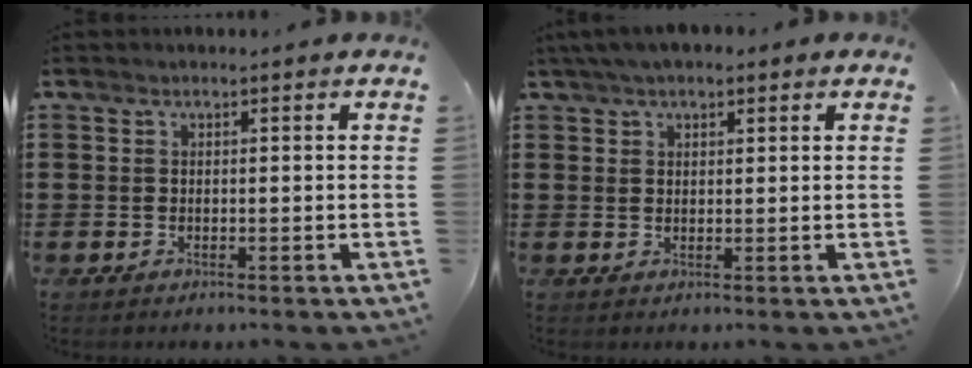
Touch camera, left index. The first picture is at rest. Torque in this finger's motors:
{"motor_torque": [1.11, -1.02, 0.51, 0.21]}